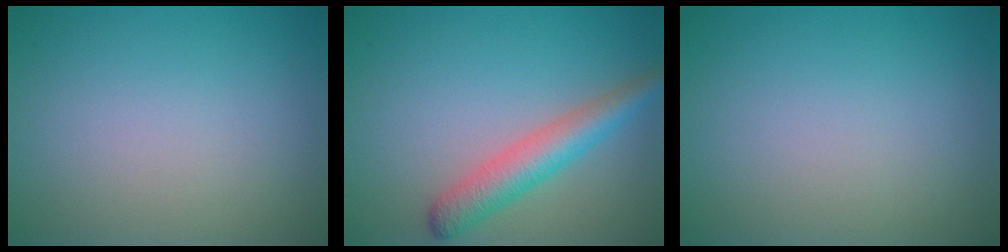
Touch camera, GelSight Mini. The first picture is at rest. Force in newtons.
{"total": 3.9, "press": 3.9, "slide": 0.2}
{"total": 0.0}